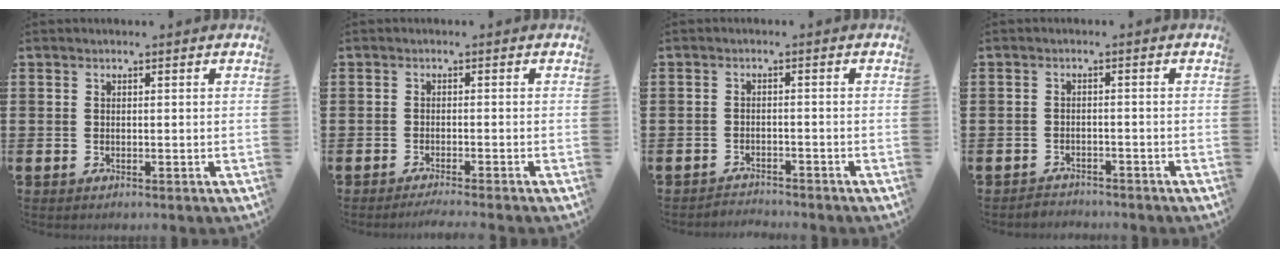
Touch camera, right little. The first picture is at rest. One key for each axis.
{"total": 1.1, "fx": -1.0, "fy": -0.2, "fz": 0.5, "tx": -0.006, "ty": 0.000, "tz": -0.019}
{"total": 1.8, "fx": -1.8, "fy": 0.0, "fz": -0.3, "tx": 0.000, "ty": 0.005, "tz": -0.040}
{"total": 1.6, "fx": -1.6, "fy": 0.2, "fz": -0.2, "tx": -0.002, "ty": 0.005, "tz": -0.035}